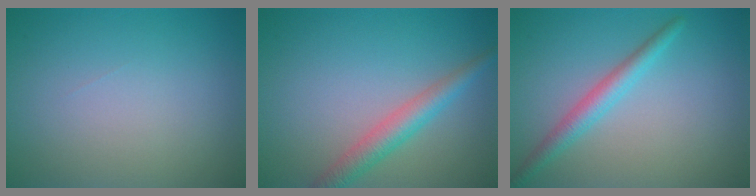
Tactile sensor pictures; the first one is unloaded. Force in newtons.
{"total": 3.1, "press": 3.1, "slide": 0.2}
{"total": 2.5, "press": 2.5, "slide": 0.1}